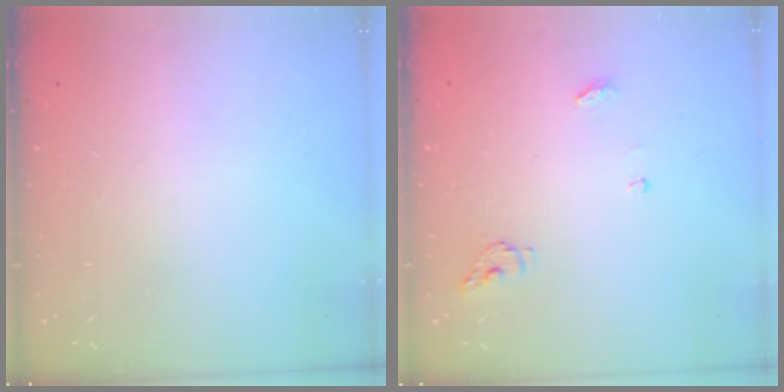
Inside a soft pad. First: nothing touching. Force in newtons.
{"total": 4.4, "press": 4.3, "slide": 0.5}